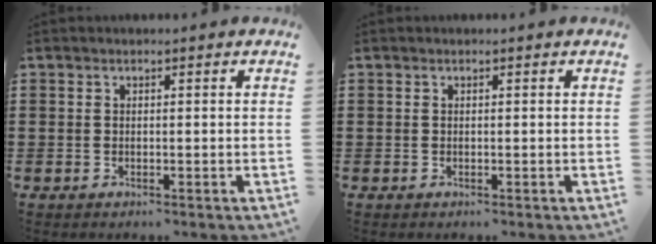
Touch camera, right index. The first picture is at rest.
{"total": 0.0}